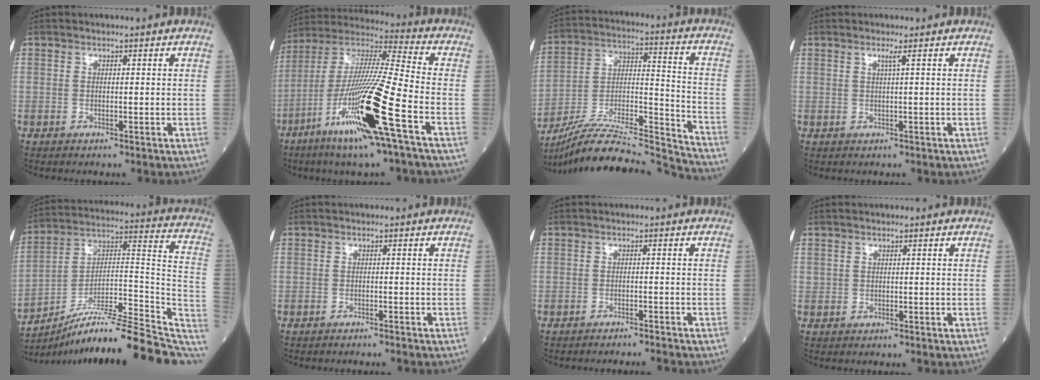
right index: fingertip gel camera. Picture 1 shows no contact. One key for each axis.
{"total": 20.1, "fx": -8.4, "fy": -0.1, "fz": 18.3, "tx": -0.384, "ty": -0.037, "tz": -0.165}
{"total": 24.3, "fx": -23.2, "fy": -0.6, "fz": 6.9, "tx": -0.127, "ty": 0.003, "tz": -0.372}
{"total": 1.0, "fx": 0.4, "fy": -0.4, "fz": 0.9, "tx": -0.025, "ty": -0.004, "tz": 0.012}
{"total": 22.7, "fx": -19.0, "fy": 1.4, "fz": 12.3, "tx": -0.136, "ty": 0.042, "tz": -0.294}
{"total": 2.5, "fx": -2.3, "fy": -0.1, "fz": 0.8, "tx": -0.012, "ty": 0.000, "tz": -0.028}
{"total": 3.2, "fx": -3.1, "fy": -0.8, "fz": 0.1, "tx": 0.002, "ty": -0.006, "tz": -0.042}
{"total": 0.6, "fx": 0.3, "fy": 0.5, "fz": 0.1, "tx": 0.008, "ty": 0.001, "tz": 0.003}